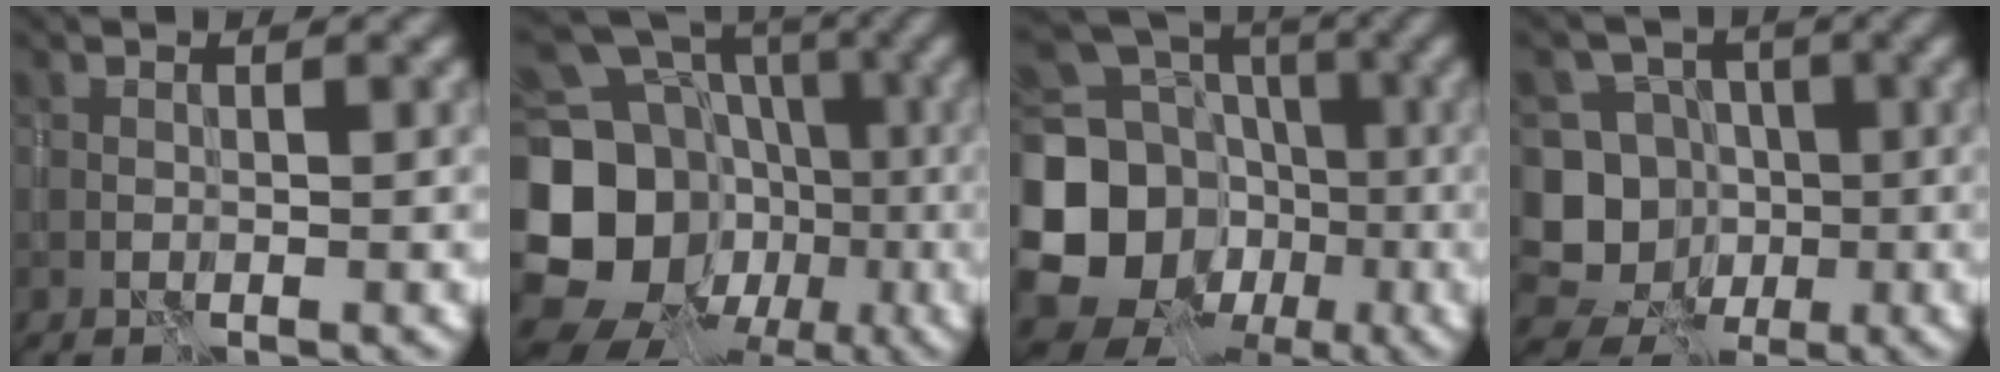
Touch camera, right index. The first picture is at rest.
{"total": 19.2, "force": [-4.1, 16.3, 9.3], "torque": [-0.197, -0.009, -0.083]}
{"total": 14.6, "force": [-2.1, 12.5, 7.1], "torque": [-0.175, -0.010, -0.038]}
{"total": 11.2, "force": [-3.3, 10.3, 2.8], "torque": [-0.053, 0.001, -0.068]}